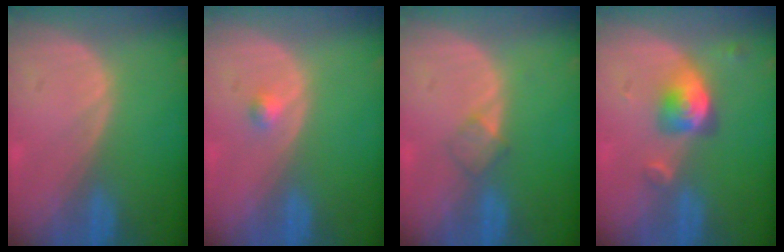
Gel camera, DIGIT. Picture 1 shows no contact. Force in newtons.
{"total": 1.3, "press": 1.1, "slide": 0.7}
{"total": 2.0, "press": 2.0, "slide": 0.2}
{"total": 5.1, "press": 4.7, "slide": 2.1}